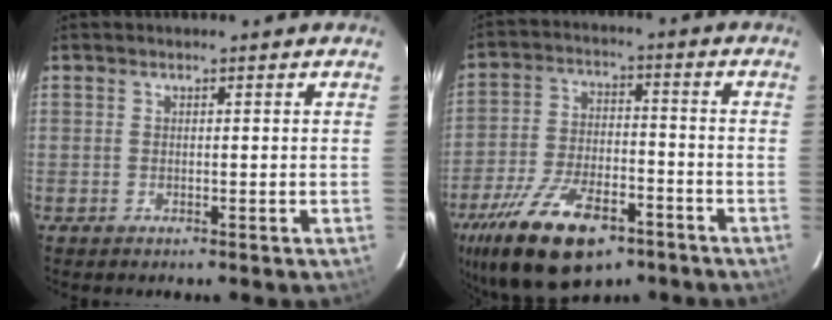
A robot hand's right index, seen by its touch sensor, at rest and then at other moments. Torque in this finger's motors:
{"motor_torque": [1.30, -0.84, 1.05, 0.17]}